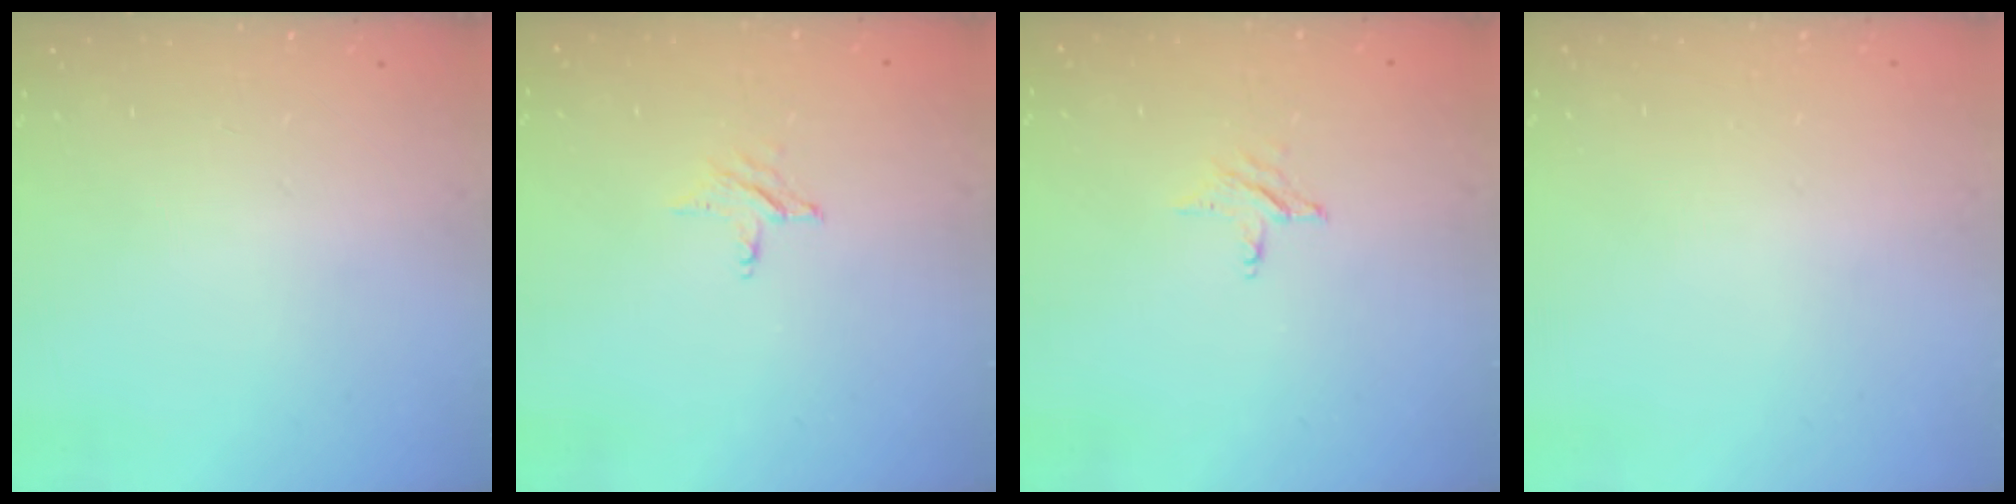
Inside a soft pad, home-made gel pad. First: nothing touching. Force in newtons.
{"total": 2.8, "press": 2.8, "slide": 0.3}
{"total": 2.8, "press": 2.8, "slide": 0.3}
{"total": 0.0}